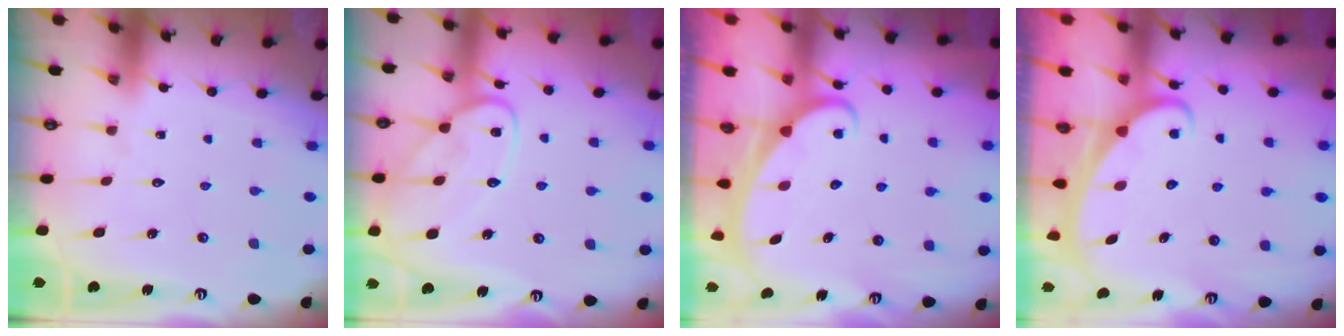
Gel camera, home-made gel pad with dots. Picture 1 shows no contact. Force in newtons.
{"total": 13.5, "press": 13.5, "slide": 1.2}
{"total": 2.6, "press": 2.6, "slide": 0.3}
{"total": 2.6, "press": 2.6, "slide": 0.3}